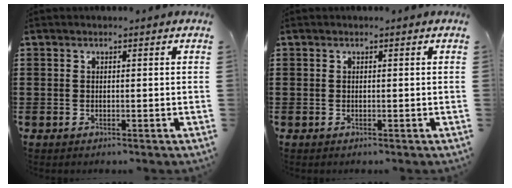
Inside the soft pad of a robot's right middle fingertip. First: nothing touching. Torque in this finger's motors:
{"motor_torque": [0.00, 0.00, 0.00, 0.00]}